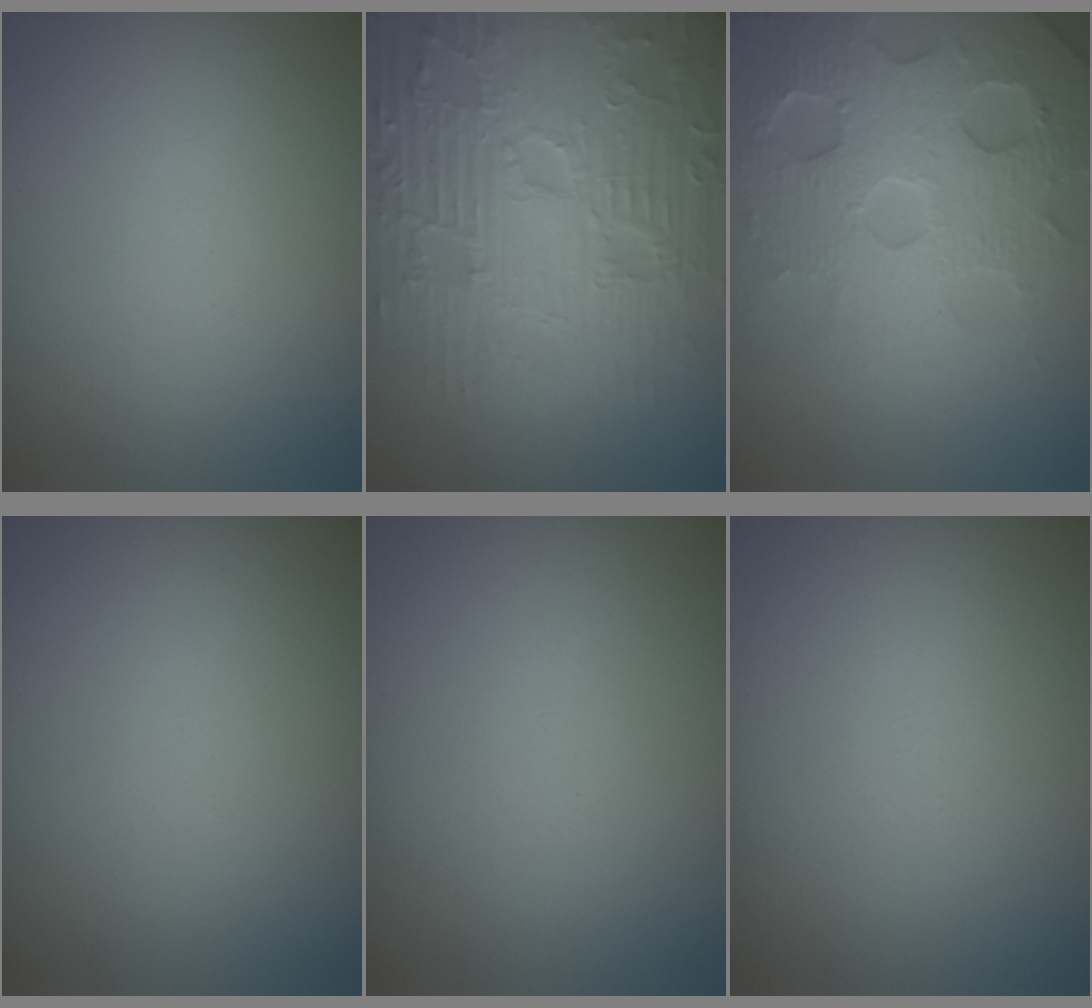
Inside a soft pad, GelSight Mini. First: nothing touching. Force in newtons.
{"total": 11.3, "press": 7.4, "slide": 8.6}
{"total": 7.3, "press": 7.2, "slide": 1.5}
{"total": 0.0}
{"total": 0.0}
{"total": 0.0}